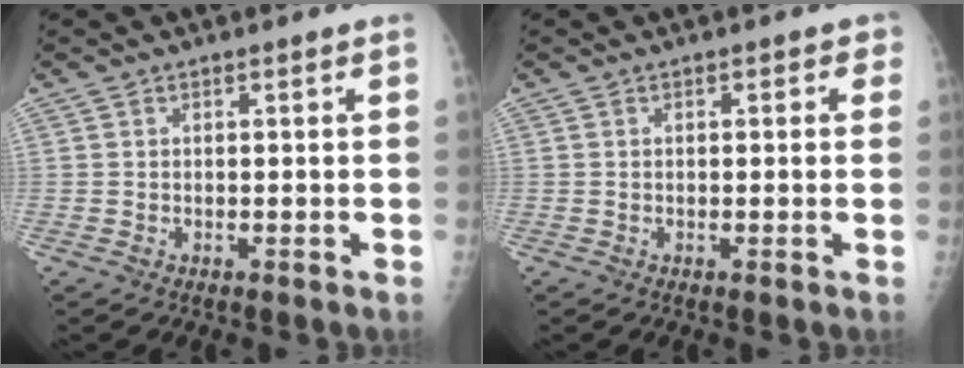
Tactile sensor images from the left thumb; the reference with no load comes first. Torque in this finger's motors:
{"motor_torque": [-0.29, 0.32, -0.23, -0.26, 0.02]}